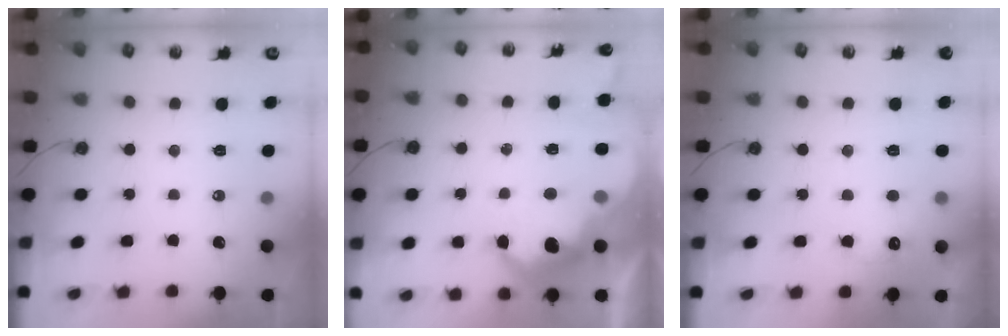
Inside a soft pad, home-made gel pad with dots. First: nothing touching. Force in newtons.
{"total": 14.9, "press": 14.8, "slide": 1.0}
{"total": 4.9, "press": 4.9, "slide": 0.7}